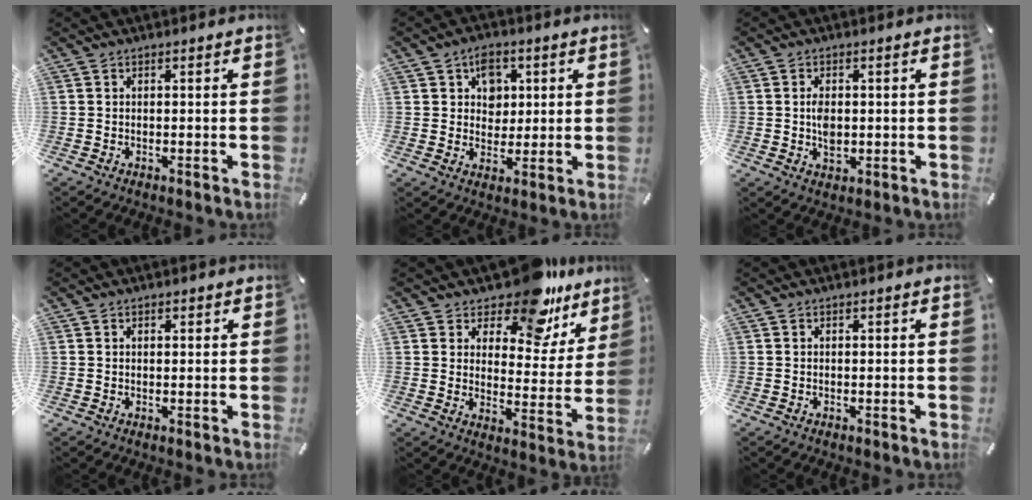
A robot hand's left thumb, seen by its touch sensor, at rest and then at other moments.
{"total": 7.0, "force": [2.4, 6.0, 2.8], "torque": [-0.024, -0.004, 0.035]}
{"total": 4.3, "force": [0.0, 2.8, 3.3], "torque": [-0.056, -0.004, -0.005]}
{"total": 0.9, "force": [0.3, 0.7, 0.4], "torque": [-0.008, 0.004, 0.004]}
{"total": 13.2, "force": [10.9, 5.4, 5.2], "torque": [-0.080, -0.091, 0.188]}
{"total": 0.0}